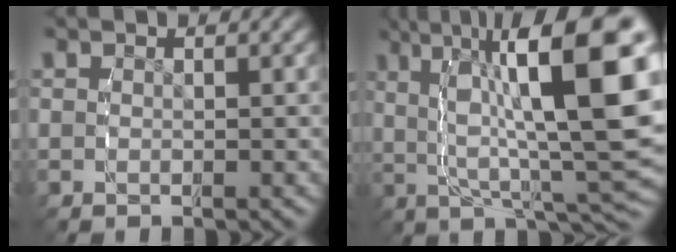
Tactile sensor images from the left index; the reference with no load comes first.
{"total": 14.0, "force": [2.3, 4.4, 13.1], "torque": [-0.171, 0.009, 0.040]}